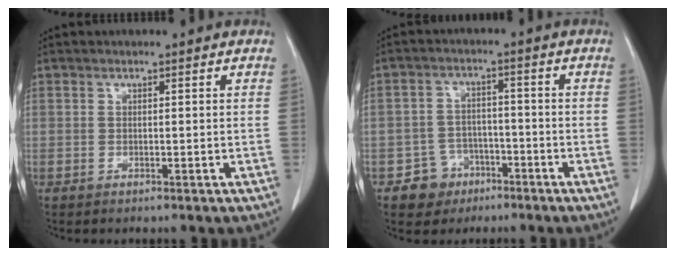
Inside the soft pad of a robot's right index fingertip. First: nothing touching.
{"total": 5.5, "force": [-3.0, 4.6, 0.4], "torque": [0.004, 0.016, -0.043]}